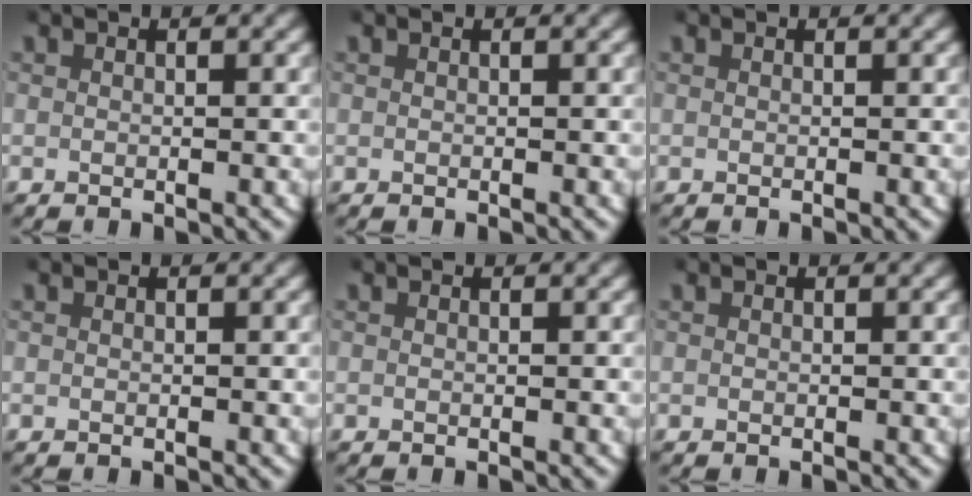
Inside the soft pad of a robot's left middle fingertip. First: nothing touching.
{"total": 0.0}
{"total": 0.0}
{"total": 0.0}
{"total": 0.0}
{"total": 0.0}